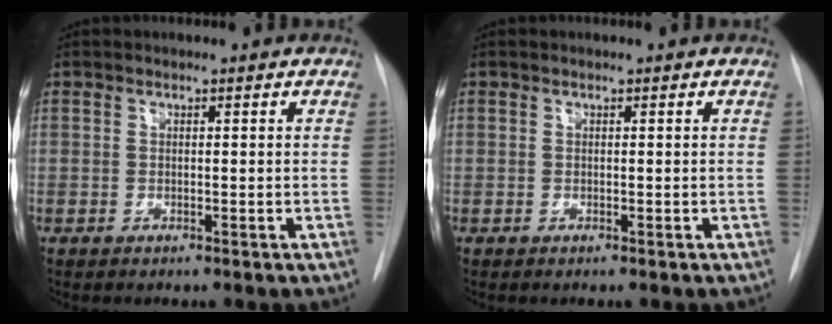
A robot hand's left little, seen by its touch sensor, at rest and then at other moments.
{"total": 0.0}